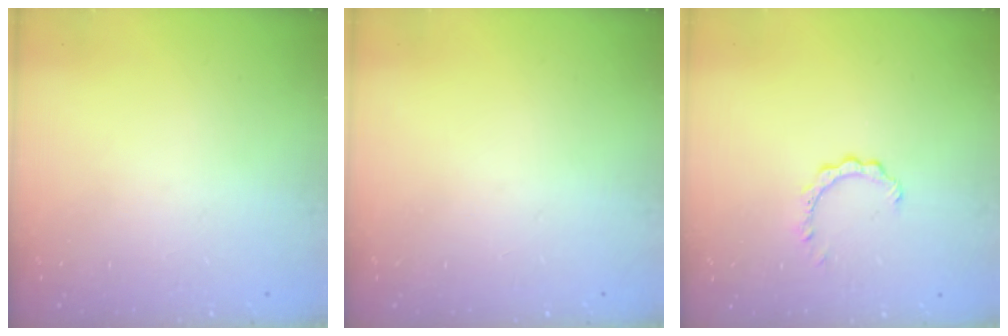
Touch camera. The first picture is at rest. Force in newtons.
{"total": 0.0}
{"total": 2.2, "press": 2.1, "slide": 0.3}